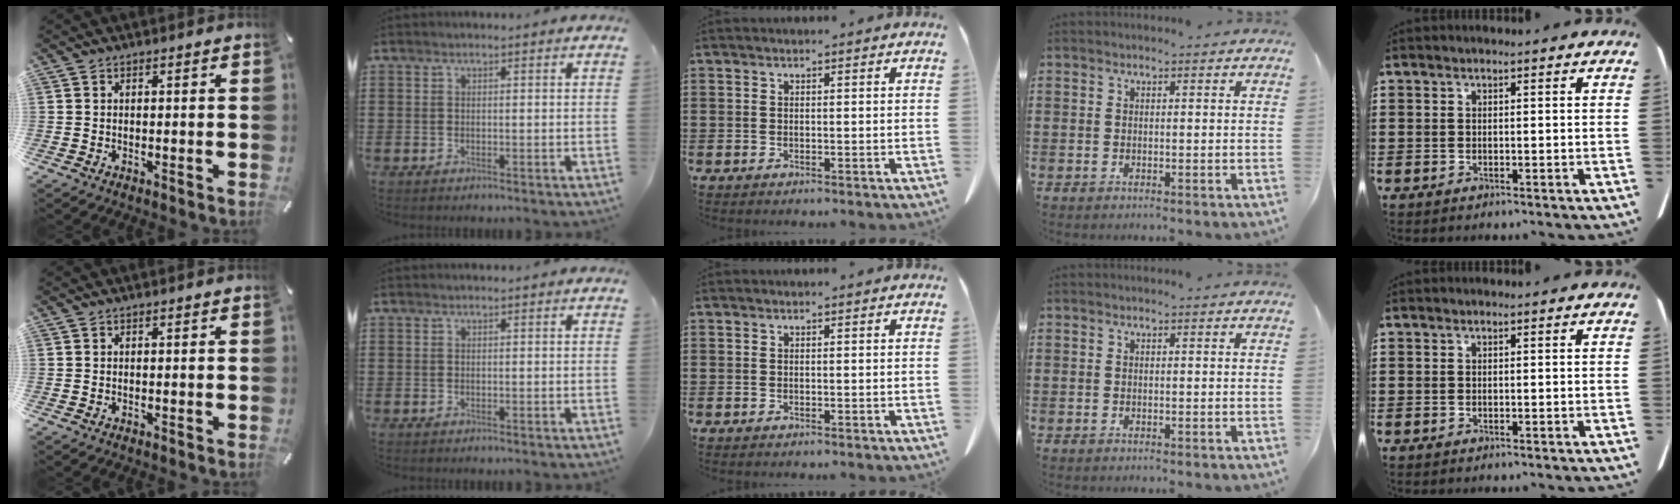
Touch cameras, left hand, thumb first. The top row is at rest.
{}